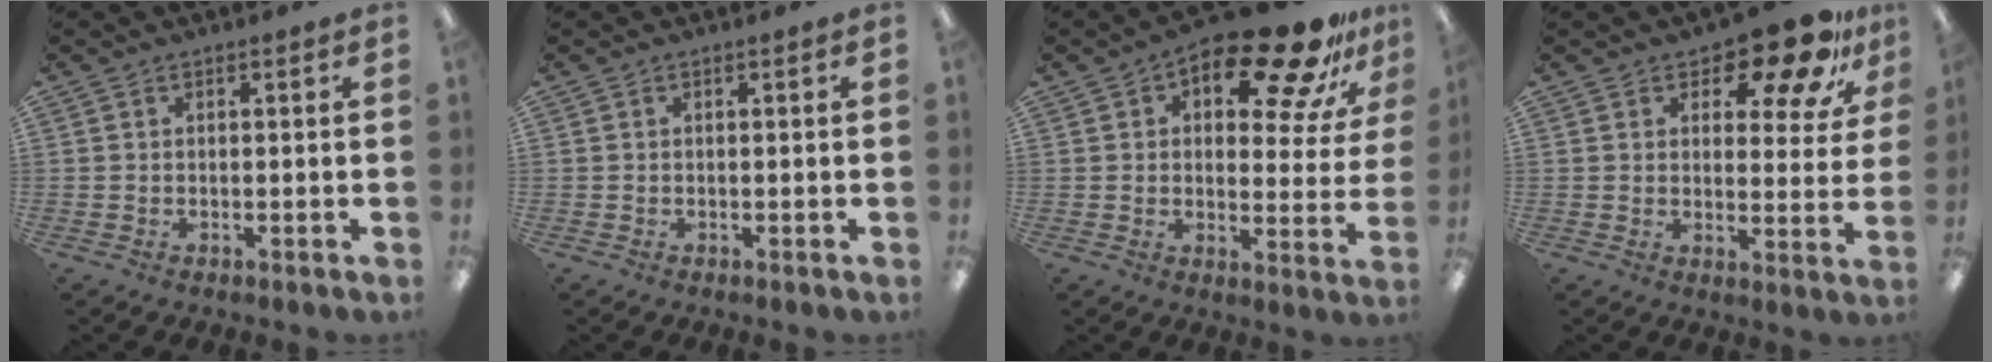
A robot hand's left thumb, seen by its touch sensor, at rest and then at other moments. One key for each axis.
{"total": 0.0}
{"total": 16.7, "fx": 11.5, "fy": 6.3, "fz": 10.4, "tx": -0.138, "ty": -0.076, "tz": 0.185}
{"total": 12.8, "fx": 9.4, "fy": 5.1, "fz": 7.1, "tx": -0.088, "ty": -0.060, "tz": 0.160}